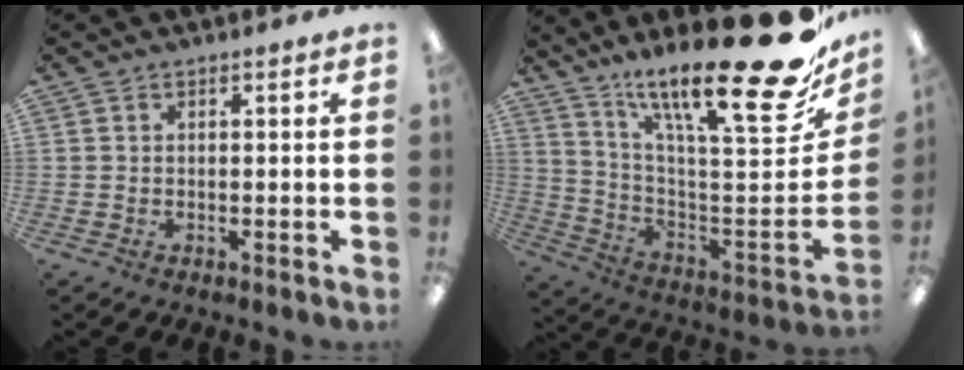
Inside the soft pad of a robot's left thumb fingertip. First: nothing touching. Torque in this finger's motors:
{"motor_torque": [0.62, 0.66, 1.32, -1.46, 0.39]}